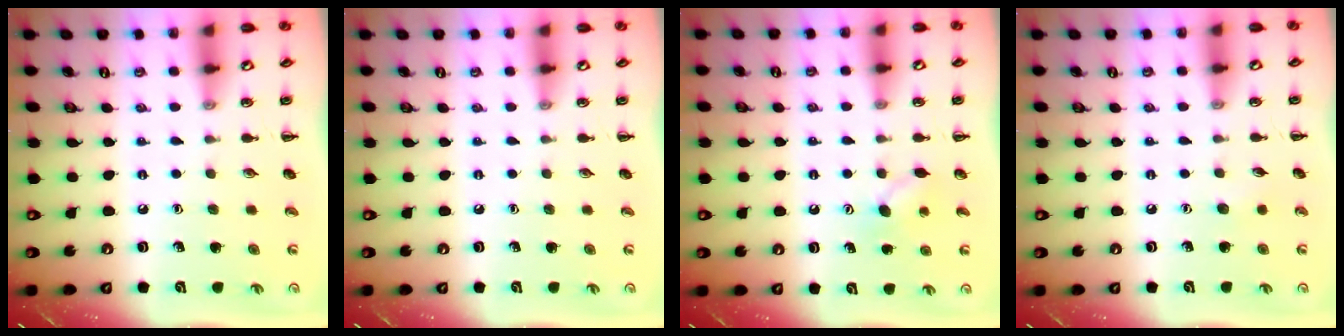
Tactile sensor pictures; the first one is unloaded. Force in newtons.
{"total": 0.0}
{"total": 5.8, "press": 5.7, "slide": 1.2}
{"total": 3.6, "press": 3.5, "slide": 0.9}